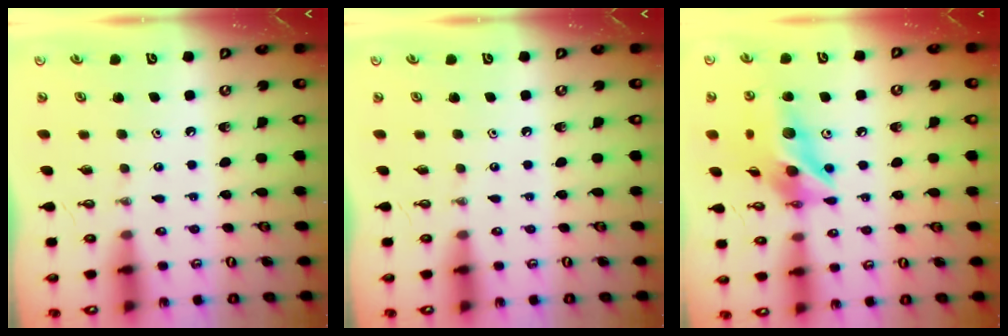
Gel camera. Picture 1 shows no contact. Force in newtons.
{"total": 0.0}
{"total": 14.1, "press": 14.0, "slide": 1.2}